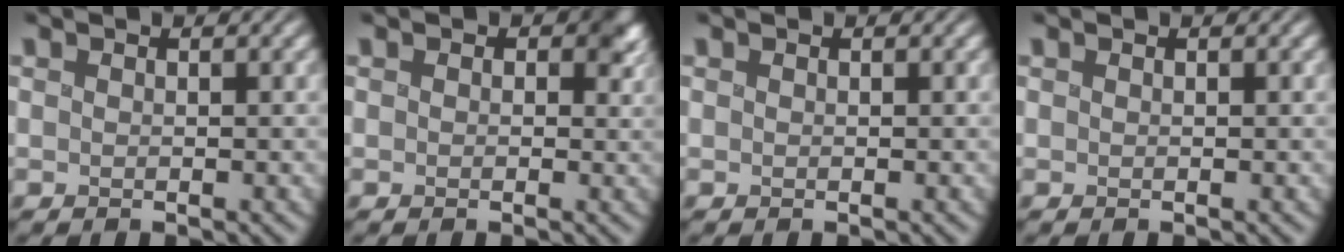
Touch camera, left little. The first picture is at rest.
{"total": 2.4, "force": [0.8, 1.8, 1.3], "torque": [-0.018, -0.006, 0.011]}
{"total": 0.0}
{"total": 0.0}